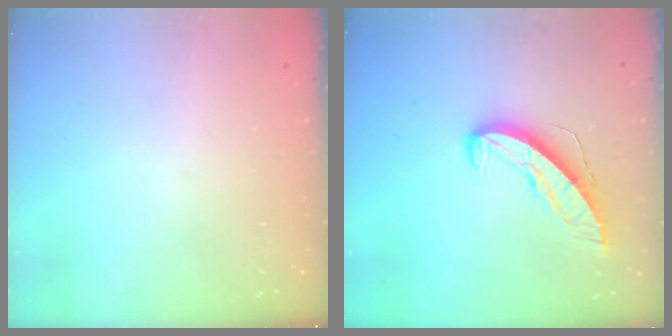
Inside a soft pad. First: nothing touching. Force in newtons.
{"total": 8.8, "press": 8.8, "slide": 0.1}